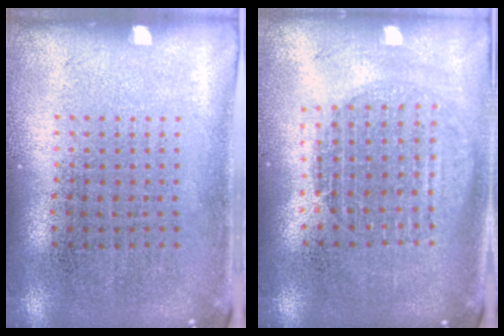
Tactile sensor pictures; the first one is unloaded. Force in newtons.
{"total": 1.6, "press": 1.4, "slide": 0.8}